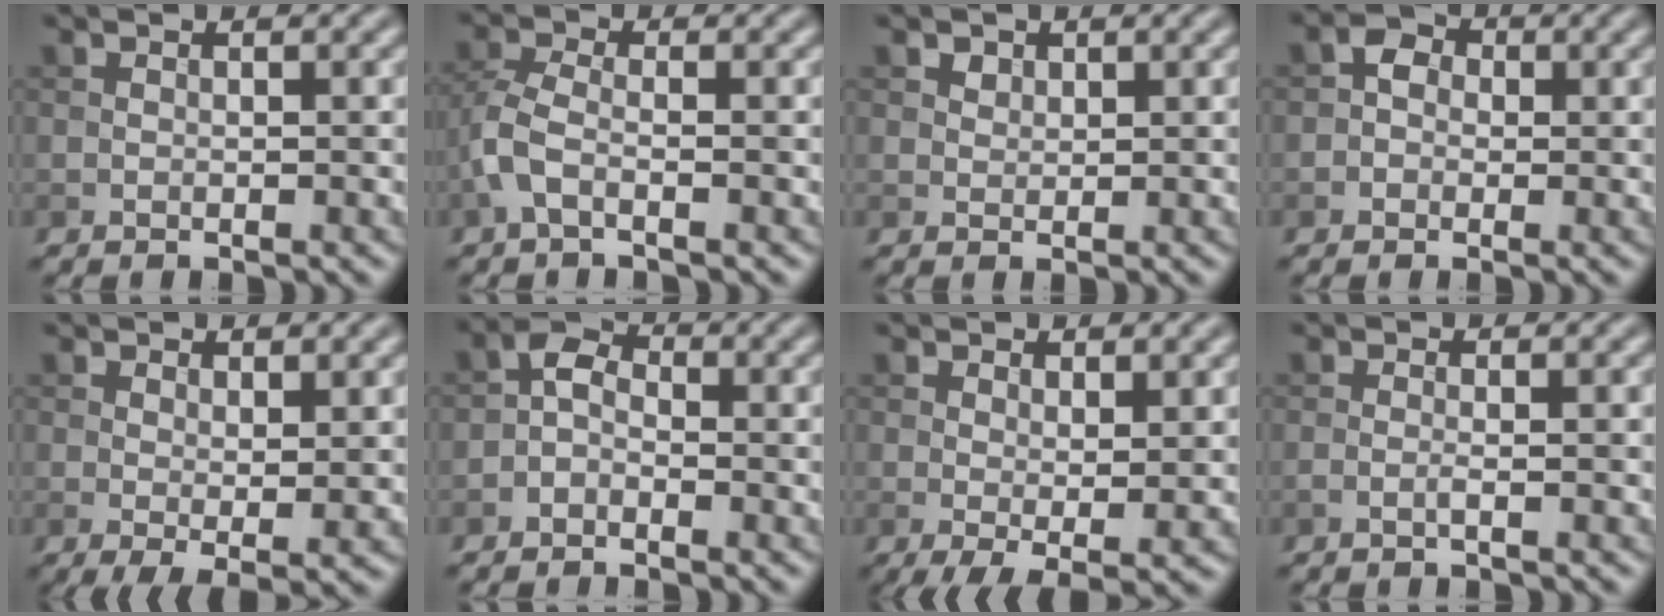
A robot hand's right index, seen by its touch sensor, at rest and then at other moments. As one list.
[{"total": 3.0, "force": [-1.2, 1.3, 2.4], "torque": [-0.066, 0.004, -0.036]}, {"total": 1.1, "force": [0.7, 0.8, 0.3], "torque": [-0.005, -0.003, 0.015]}, {"total": 1.8, "force": [-0.3, 1.6, 0.8], "torque": [-0.009, 0.005, -0.012]}, {"total": 2.6, "force": [0.5, 0.7, 2.4], "torque": [-0.041, -0.009, 0.012]}, {"total": 2.2, "force": [-1.0, 1.4, 1.3], "torque": [-0.021, 0.010, -0.026]}, {"total": 3.0, "force": [0.3, 0.9, 2.9], "torque": [-0.050, -0.008, 0.008]}, {"total": 0.8, "force": [-0.3, 0.2, 0.8], "torque": [-0.013, -0.002, -0.009]}]